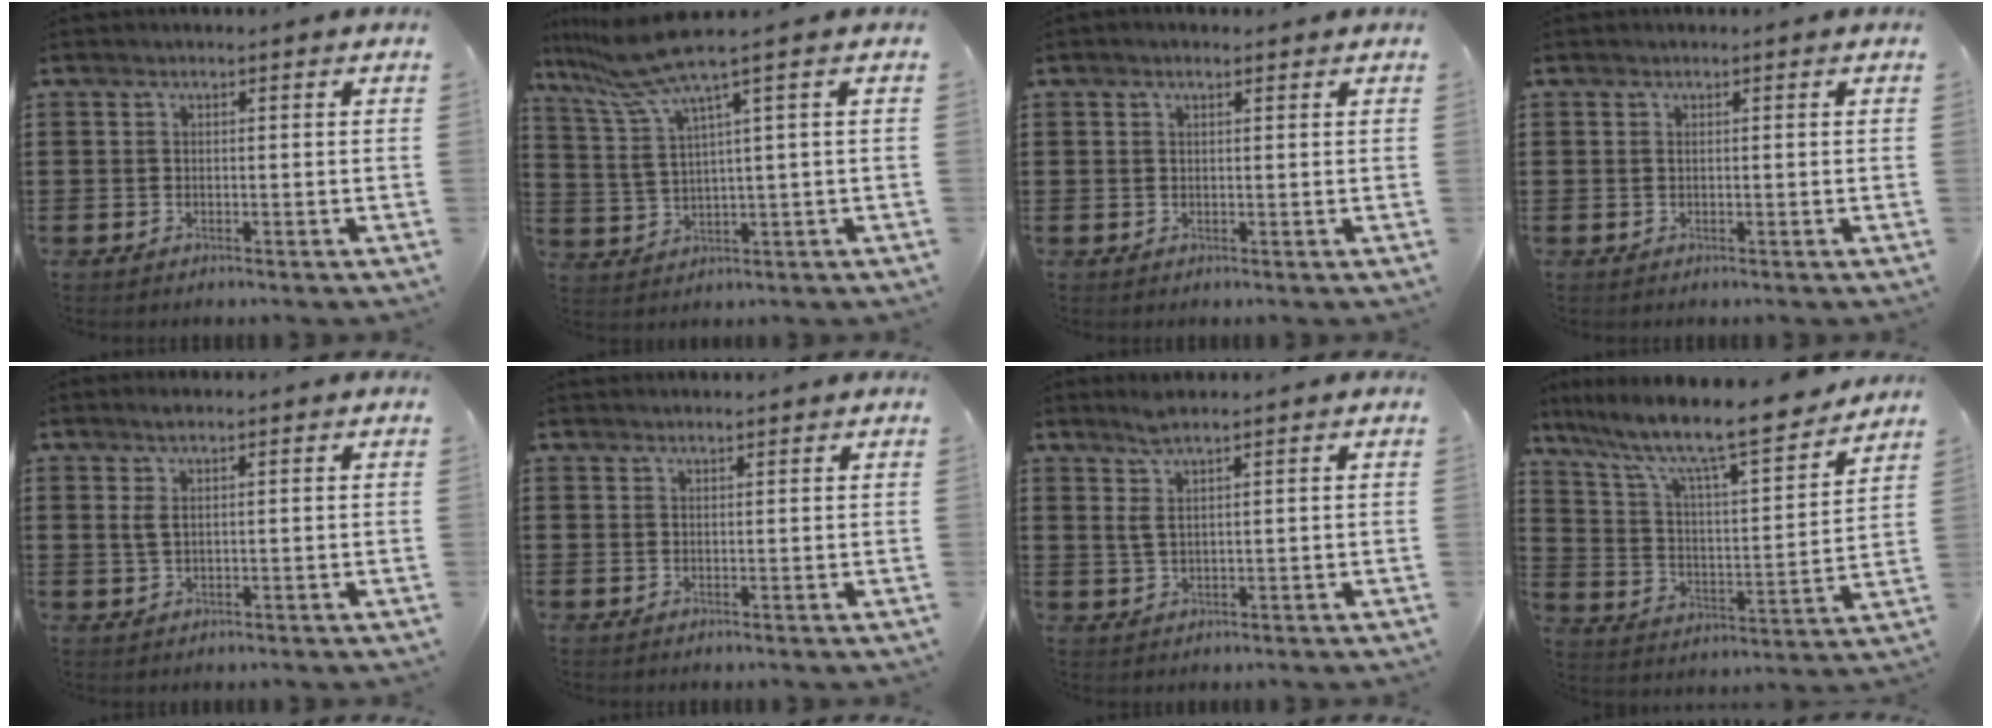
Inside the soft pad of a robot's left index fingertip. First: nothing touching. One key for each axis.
{"total": 7.1, "fx": 4.3, "fy": -0.4, "fz": 5.7, "tx": -0.150, "ty": -0.036, "tz": 0.064}
{"total": 0.8, "fx": 0.5, "fy": 0.2, "fz": 0.6, "tx": -0.012, "ty": 0.002, "tz": 0.010}
{"total": 0.0}
{"total": 2.4, "fx": 0.9, "fy": 0.7, "fz": 2.1, "tx": -0.043, "ty": 0.006, "tz": 0.015}
{"total": 1.0, "fx": 1.0, "fy": 0.0, "fz": 0.2, "tx": -0.005, "ty": -0.001, "tz": 0.020}
{"total": 3.4, "fx": 1.9, "fy": 0.5, "fz": 2.8, "tx": -0.065, "ty": -0.001, "tz": 0.032}
{"total": 10.9, "fx": 9.2, "fy": 1.0, "fz": 5.7, "tx": -0.140, "ty": -0.066, "tz": 0.150}